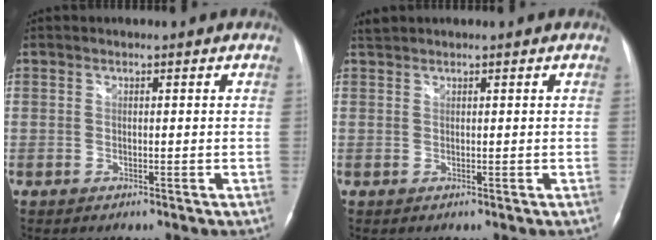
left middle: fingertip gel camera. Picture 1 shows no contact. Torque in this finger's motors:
{"motor_torque": [0.09, 0.00, -0.07, 0.01]}